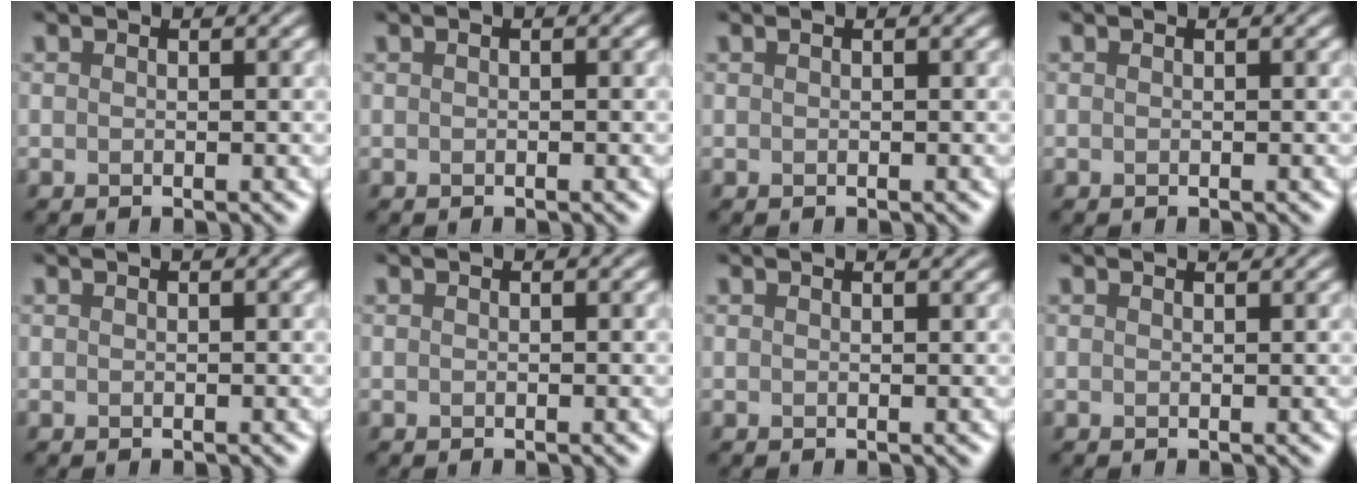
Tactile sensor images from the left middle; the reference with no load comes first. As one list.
[{"total": 0.7, "force": [0.3, 0.3, 0.6], "torque": [-0.003, 0.005, 0.000]}, {"total": 0.0}, {"total": 0.0}, {"total": 0.8, "force": [0.3, 0.3, 0.7], "torque": [-0.002, 0.006, -0.002]}, {"total": 0.0}, {"total": 1.6, "force": [1.1, 0.9, 0.8], "torque": [0.006, 0.019, -0.007]}, {"total": 0.9, "force": [0.8, 0.3, 0.3], "torque": [0.003, 0.011, -0.004]}]